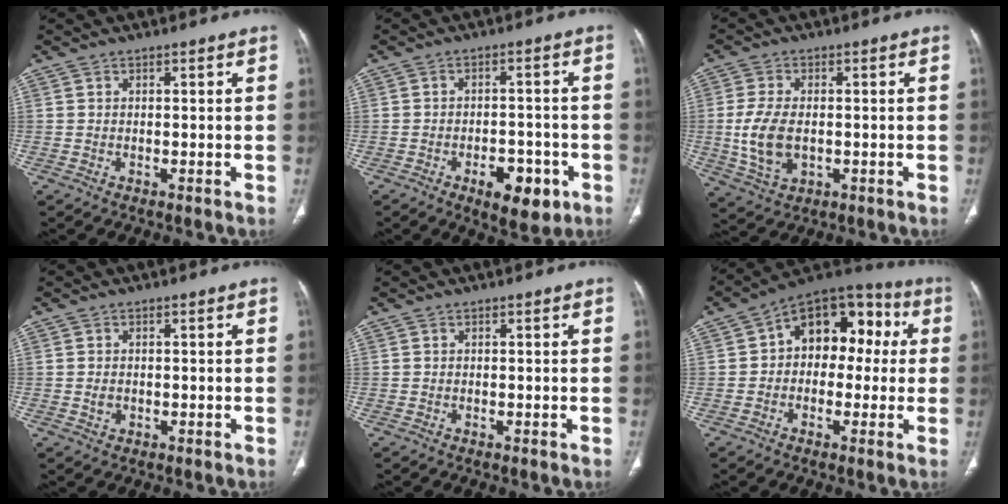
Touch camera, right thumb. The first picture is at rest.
{"total": 8.8, "force": [-4.0, 4.4, 6.4], "torque": [-0.069, 0.017, -0.050]}
{"total": 9.0, "force": [-0.7, 5.4, 7.1], "torque": [-0.148, -0.004, -0.007]}
{"total": 1.4, "force": [-0.2, 1.1, 0.8], "torque": [-0.017, -0.001, -0.003]}
{"total": 0.0}
{"total": 14.9, "force": [2.0, 10.1, 10.7], "torque": [-0.098, 0.047, 0.014]}